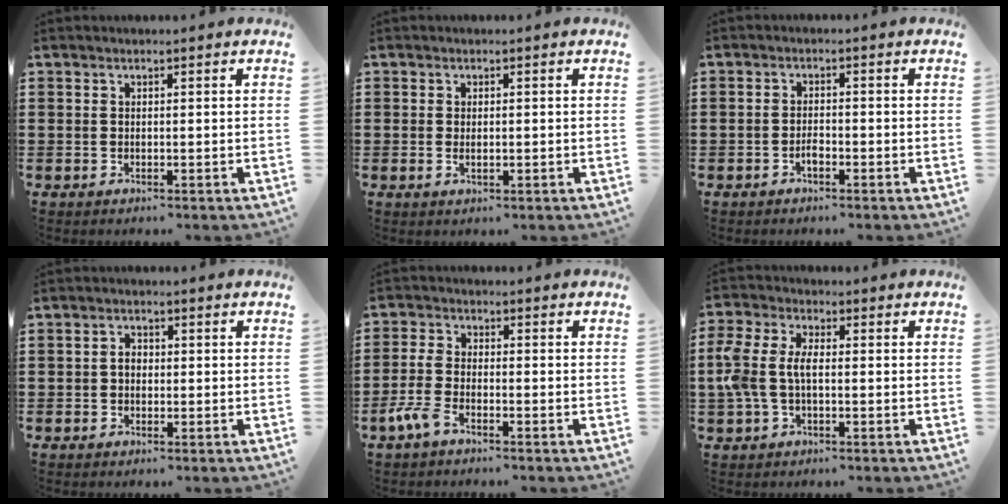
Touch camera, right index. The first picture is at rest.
{"total": 1.3, "force": [0.0, 0.6, 1.2], "torque": [-0.023, 0.003, -0.001]}
{"total": 1.8, "force": [-1.0, 0.8, 1.3], "torque": [-0.026, 0.001, -0.018]}
{"total": 1.7, "force": [-0.1, 1.1, 1.2], "torque": [-0.025, 0.003, -0.002]}
{"total": 3.8, "force": [-2.7, 1.1, 2.5], "torque": [-0.073, -0.001, -0.058]}
{"total": 5.5, "force": [-0.4, 3.0, 4.7], "torque": [-0.122, -0.006, -0.018]}